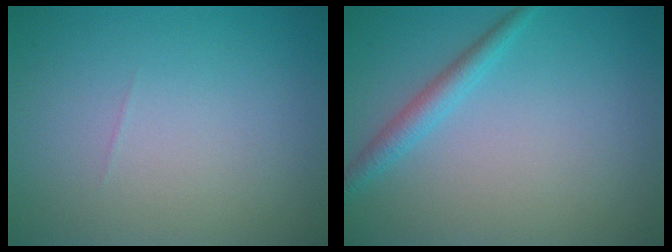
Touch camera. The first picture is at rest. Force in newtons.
{"total": 2.1, "press": 2.1, "slide": 0.1}